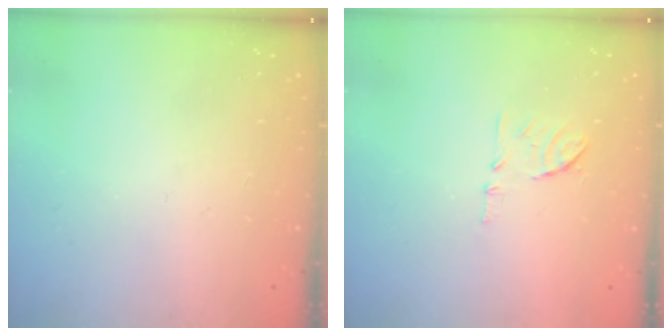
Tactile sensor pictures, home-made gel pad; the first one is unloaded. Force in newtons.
{"total": 7.5, "press": 7.5, "slide": 0.8}